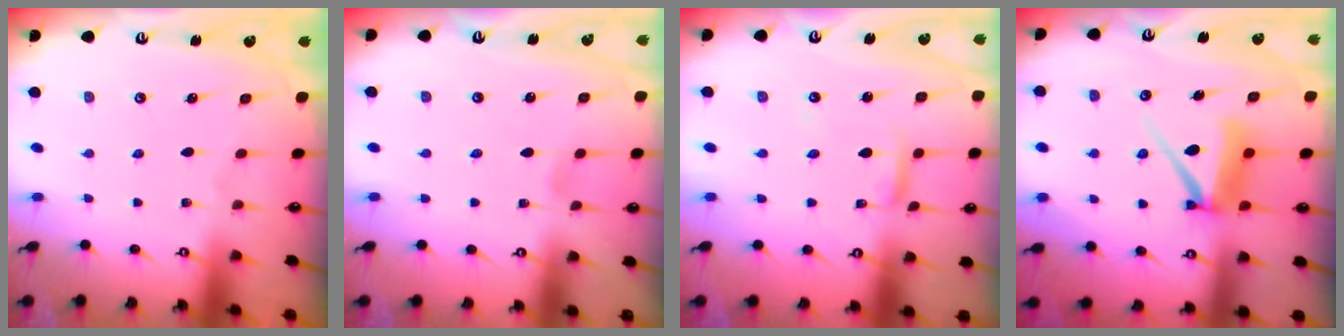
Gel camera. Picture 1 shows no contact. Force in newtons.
{"total": 2.1, "press": 2.1, "slide": 0.2}
{"total": 3.7, "press": 3.7, "slide": 0.3}
{"total": 8.8, "press": 8.7, "slide": 0.9}